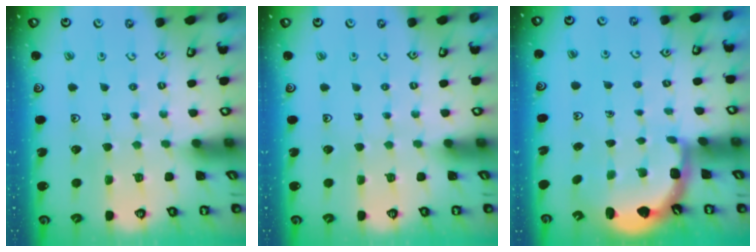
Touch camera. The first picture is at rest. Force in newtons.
{"total": 0.0}
{"total": 4.1, "press": 3.6, "slide": 1.8}